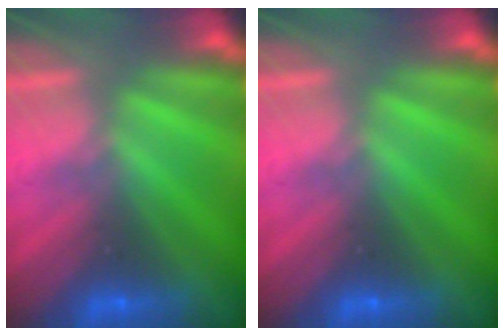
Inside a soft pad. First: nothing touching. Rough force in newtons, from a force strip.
{"total": 0.0}